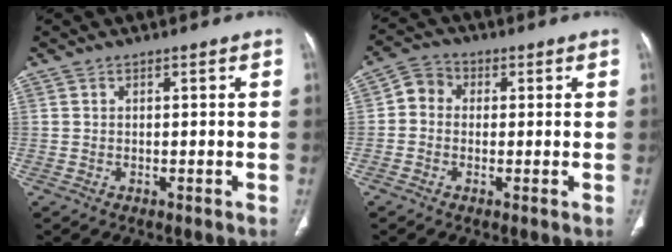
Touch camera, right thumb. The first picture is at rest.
{"total": 4.8, "force": [0.0, 4.2, 2.3], "torque": [-0.024, 0.013, -0.016]}